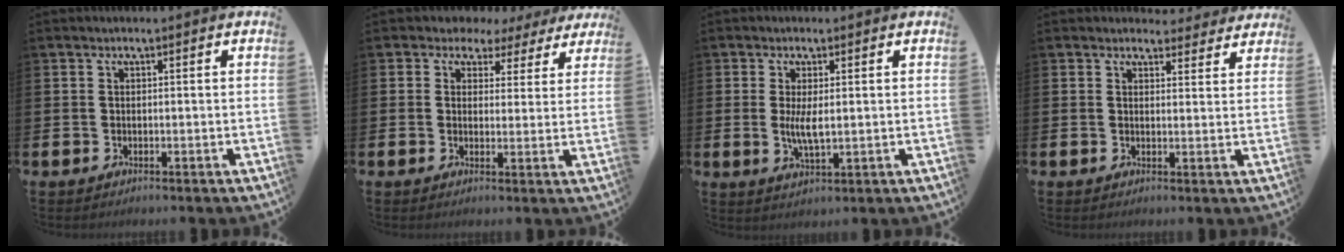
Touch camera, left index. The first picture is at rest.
{"total": 2.9, "force": [1.7, 2.4, 0.1], "torque": [-0.017, -0.011, 0.023]}
{"total": 3.7, "force": [0.5, 1.2, 3.4], "torque": [-0.059, -0.001, 0.006]}
{"total": 3.1, "force": [2.9, 1.0, 0.1], "torque": [0.008, -0.020, 0.048]}